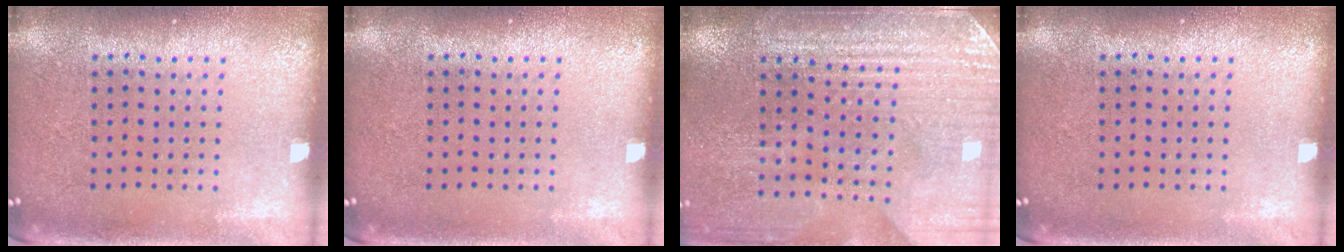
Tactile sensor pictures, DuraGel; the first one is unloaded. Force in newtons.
{"total": 0.0}
{"total": 3.3, "press": 3.3, "slide": 0.2}
{"total": 0.0}